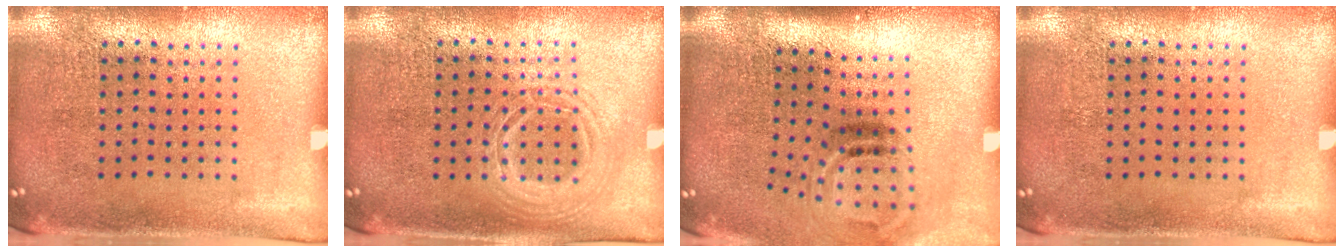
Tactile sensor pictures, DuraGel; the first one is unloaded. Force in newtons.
{"total": 1.1, "press": 1.1, "slide": 0.1}
{"total": 2.1, "press": 1.3, "slide": 1.7}
{"total": 0.0}